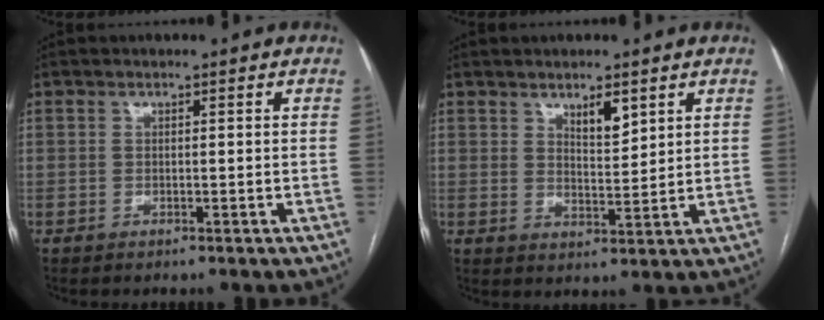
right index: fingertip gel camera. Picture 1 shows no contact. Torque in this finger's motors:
{"motor_torque": [0.07, 0.05, 0.05, 0.03]}